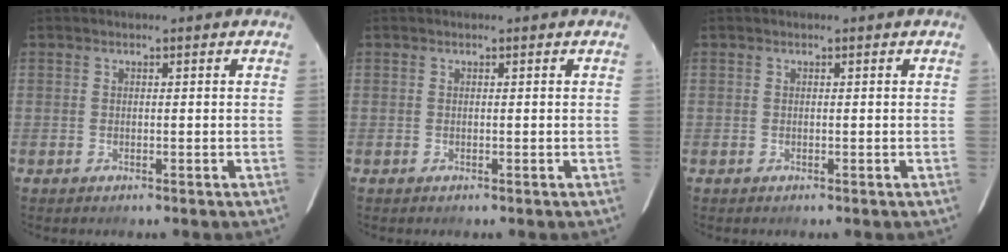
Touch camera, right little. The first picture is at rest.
{"total": 0.0}
{"total": 0.0}